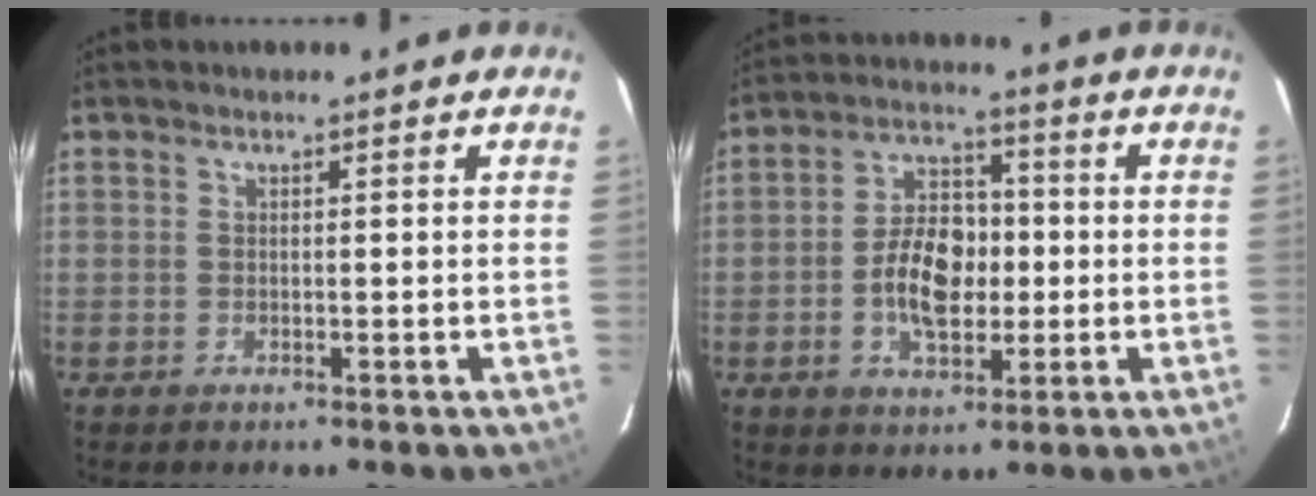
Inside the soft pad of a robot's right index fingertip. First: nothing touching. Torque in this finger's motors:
{"motor_torque": [0.42, -0.13, 0.29, 0.09]}